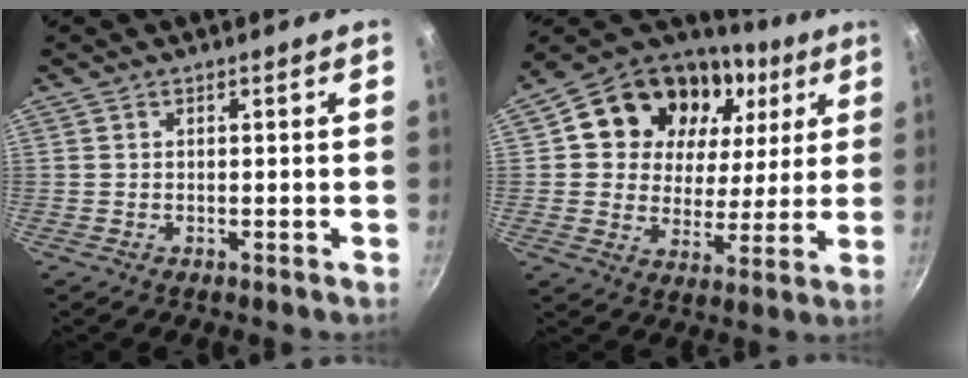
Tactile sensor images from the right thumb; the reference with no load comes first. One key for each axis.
{"total": 22.2, "fx": 8.7, "fy": 16.7, "fz": 11.8, "tx": -0.188, "ty": -0.002, "tz": 0.145}